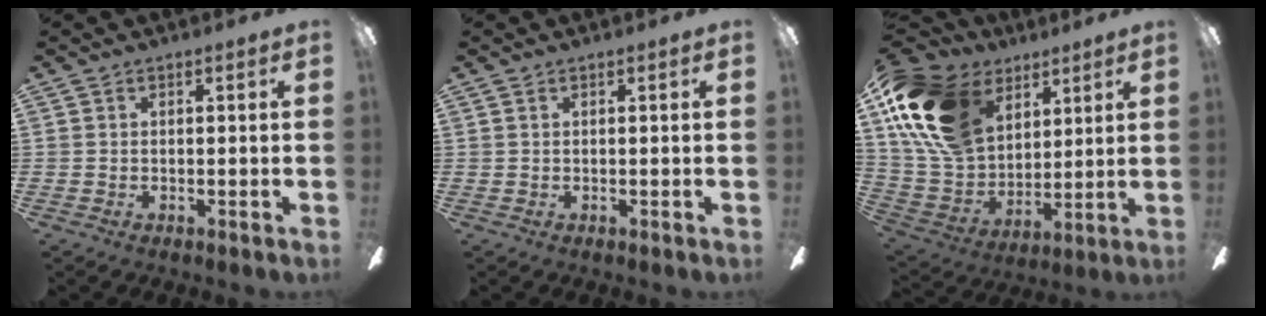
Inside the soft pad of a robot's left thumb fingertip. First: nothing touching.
{"total": 0.0}
{"total": 21.3, "force": [10.6, 13.9, 12.2], "torque": [-0.283, -0.030, 0.198]}